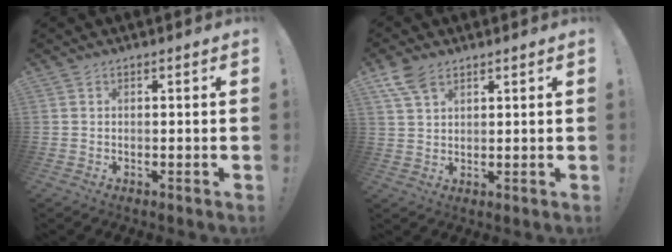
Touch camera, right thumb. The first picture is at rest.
{"total": 6.4, "force": [4.2, 3.3, 3.5], "torque": [-0.060, -0.015, 0.081]}